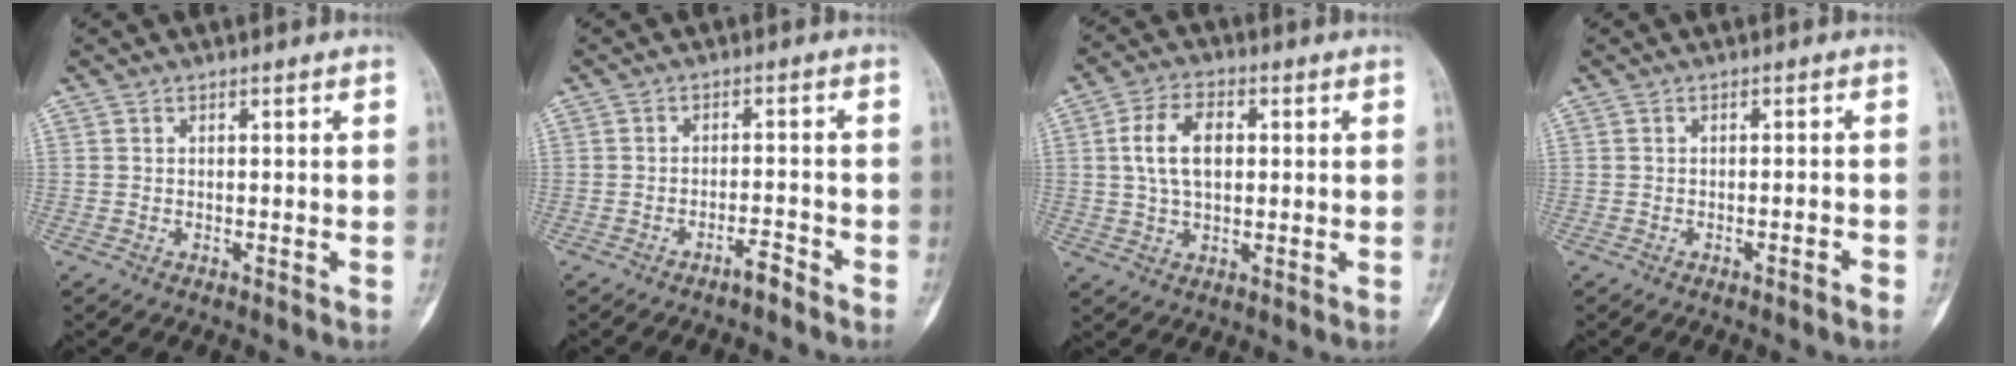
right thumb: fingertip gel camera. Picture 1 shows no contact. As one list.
[{"total": 2.6, "force": [-2.1, 0.3, 1.4], "torque": [-0.027, 0.018, -0.036]}, {"total": 8.7, "force": [1.3, 5.3, 6.8], "torque": [-0.117, 0.010, 0.024]}, {"total": 1.7, "force": [-1.1, 0.1, 1.3], "torque": [-0.028, 0.007, -0.014]}]